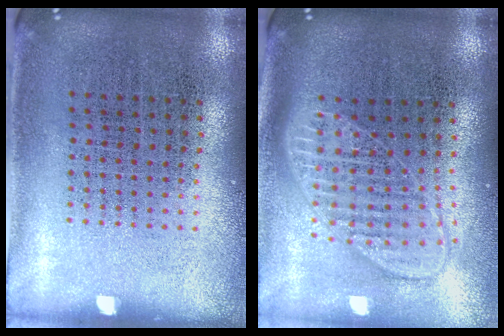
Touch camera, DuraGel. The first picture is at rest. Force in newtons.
{"total": 1.9, "press": 1.6, "slide": 1.1}